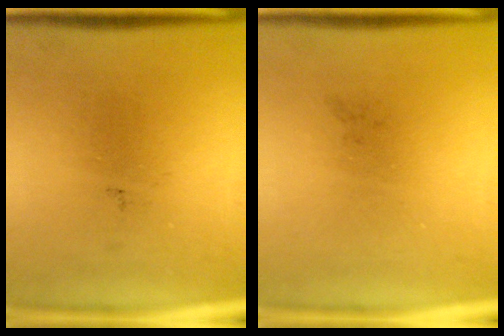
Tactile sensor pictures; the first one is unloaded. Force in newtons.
{"total": 0.0}